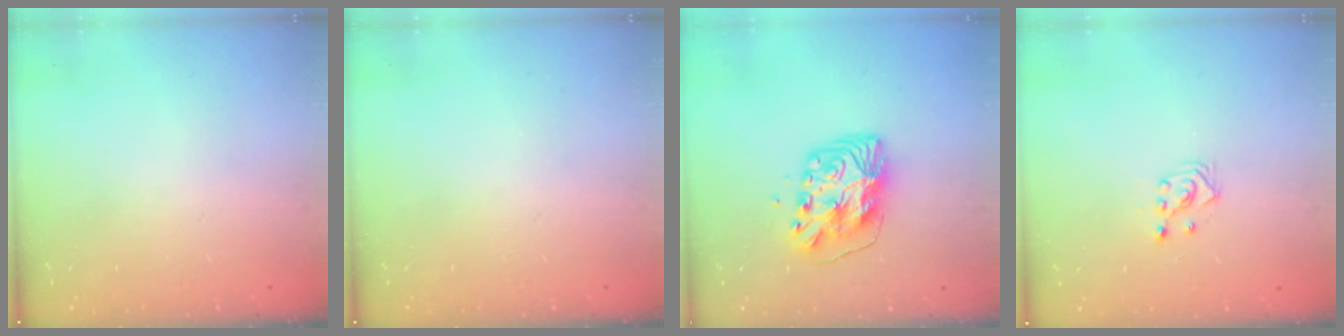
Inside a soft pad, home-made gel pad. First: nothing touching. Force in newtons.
{"total": 0.0}
{"total": 11.3, "press": 11.3, "slide": 1.1}
{"total": 2.9, "press": 2.7, "slide": 1.0}